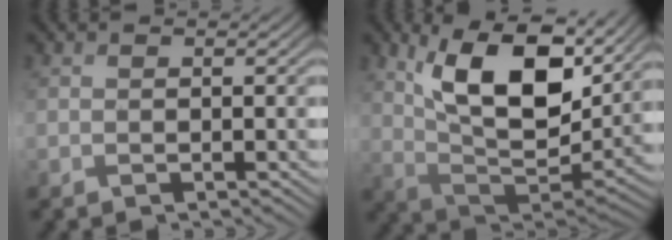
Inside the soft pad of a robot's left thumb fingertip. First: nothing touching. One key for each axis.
{"total": 14.6, "fx": 6.5, "fy": 7.2, "fz": 10.8, "tx": -0.210, "ty": -0.013, "tz": 0.125}